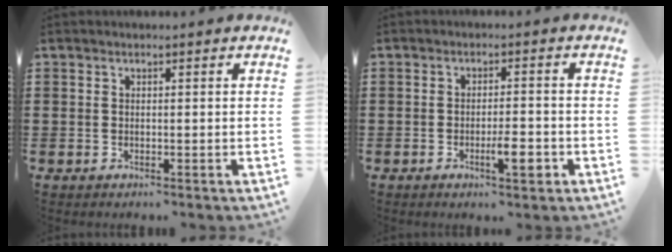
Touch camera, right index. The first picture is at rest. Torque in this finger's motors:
{"motor_torque": [0.37, -0.28, 0.27, 0.06]}